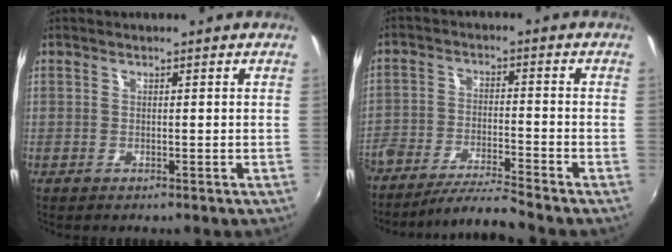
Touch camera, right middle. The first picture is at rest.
{"total": 8.2, "force": [-7.6, -0.6, 3.0], "torque": [-0.078, -0.005, -0.144]}